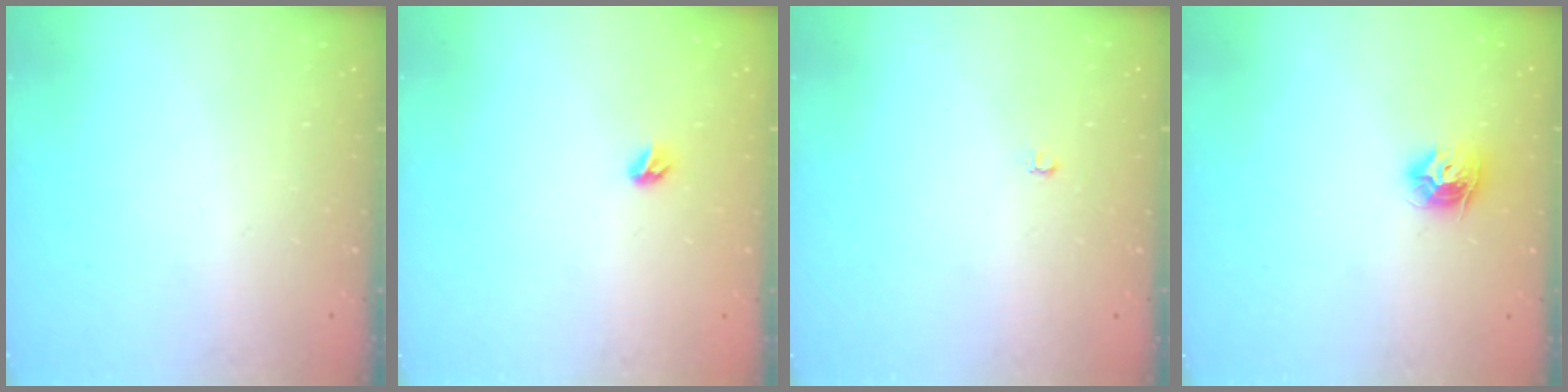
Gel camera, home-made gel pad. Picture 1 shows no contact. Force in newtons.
{"total": 3.8, "press": 3.8, "slide": 0.7}
{"total": 2.2, "press": 2.2, "slide": 0.2}
{"total": 9.3, "press": 9.3, "slide": 0.2}